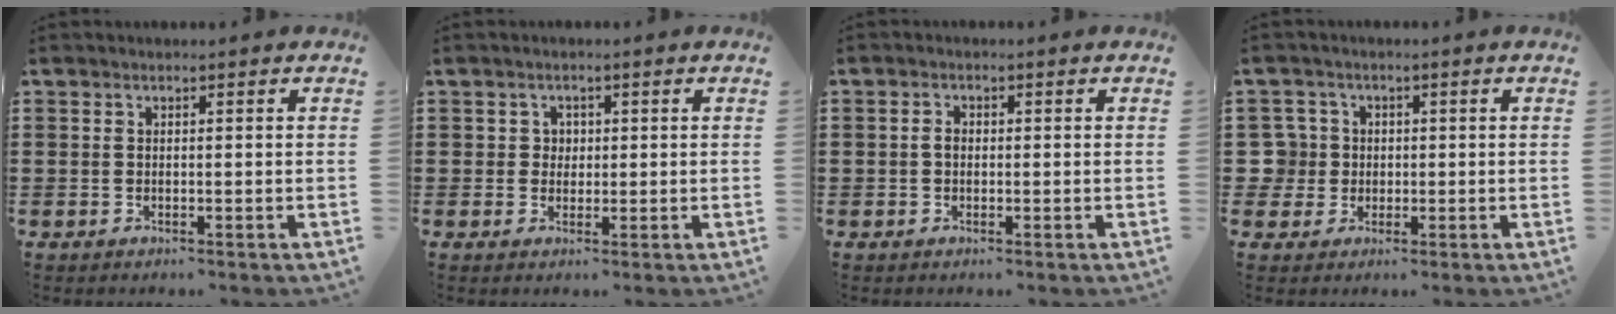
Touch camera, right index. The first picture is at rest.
{"total": 1.8, "force": [0.3, 1.7, 0.6], "torque": [-0.018, 0.010, 0.004]}
{"total": 1.5, "force": [-0.2, 1.0, 1.1], "torque": [-0.023, 0.004, -0.004]}
{"total": 4.5, "force": [-0.1, 4.4, 0.9], "torque": [-0.050, 0.009, -0.007]}